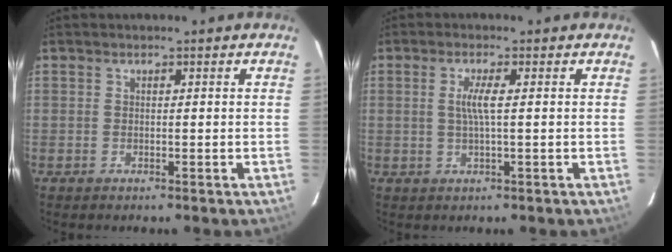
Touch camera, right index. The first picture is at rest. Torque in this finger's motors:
{"motor_torque": [0.40, 0.25, 0.24, 0.09]}